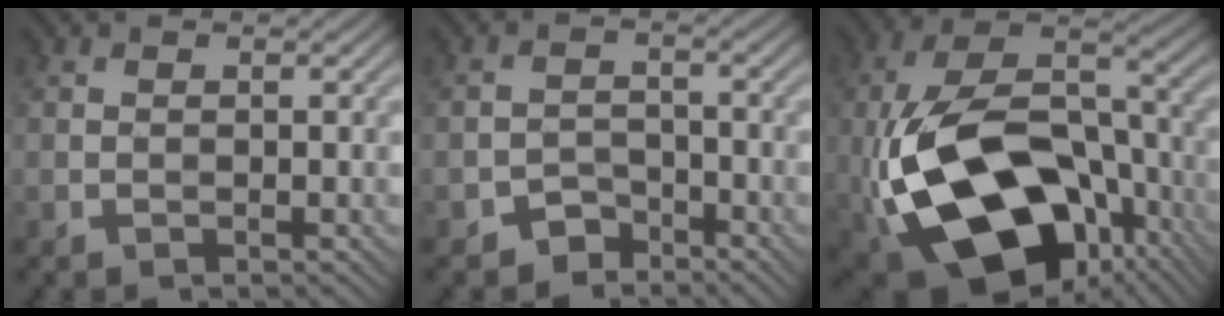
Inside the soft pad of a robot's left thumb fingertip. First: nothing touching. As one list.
[{"total": 2.6, "force": [-2.4, 0.9, -0.1], "torque": [0.014, 0.011, -0.050]}, {"total": 20.4, "force": [-7.2, 12.0, 14.8], "torque": [-0.327, -0.021, -0.101]}]